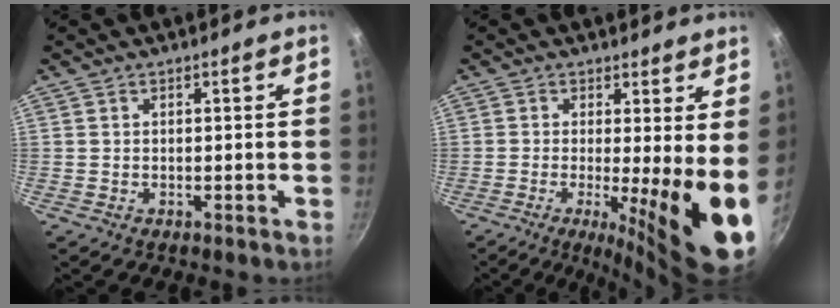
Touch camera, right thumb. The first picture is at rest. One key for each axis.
{"total": 11.5, "fx": -1.0, "fy": 2.0, "fz": 11.2, "tx": -0.154, "ty": -0.024, "tz": -0.013}